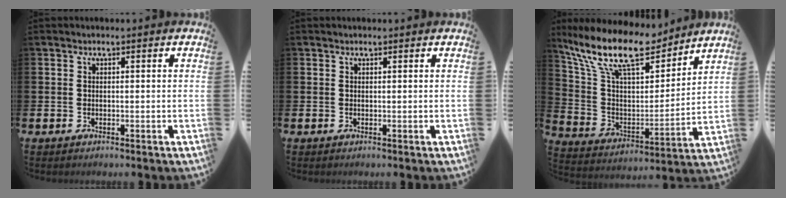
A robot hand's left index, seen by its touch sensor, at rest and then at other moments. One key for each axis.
{"total": 0.0}
{"total": 14.1, "fx": 11.7, "fy": 4.4, "fz": 6.6, "tx": -0.176, "ty": -0.064, "tz": 0.209}